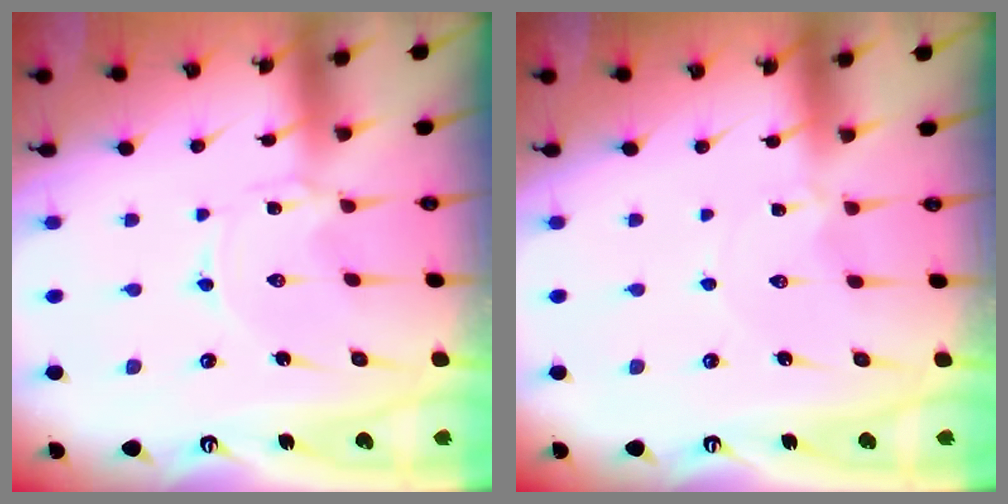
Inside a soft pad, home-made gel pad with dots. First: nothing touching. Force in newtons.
{"total": 0.0}